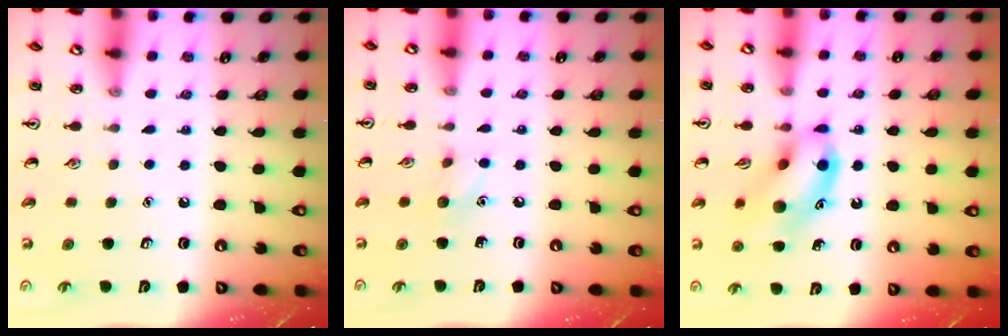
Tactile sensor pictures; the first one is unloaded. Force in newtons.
{"total": 6.1, "press": 5.8, "slide": 1.9}
{"total": 12.6, "press": 12.5, "slide": 1.5}